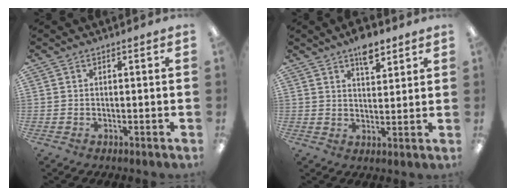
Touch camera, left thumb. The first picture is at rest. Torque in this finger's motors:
{"motor_torque": [0.75, 0.48, 0.41, -0.43, 0.02]}